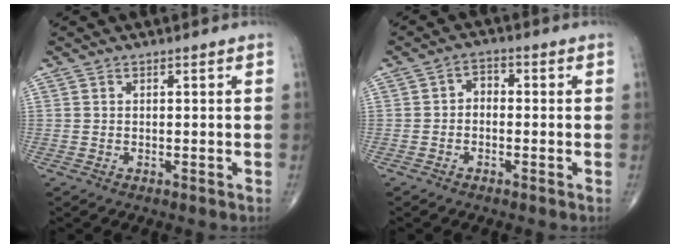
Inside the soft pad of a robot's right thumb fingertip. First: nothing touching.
{"total": 2.7, "force": [-0.5, 2.0, 1.8], "torque": [-0.014, 0.016, -0.019]}